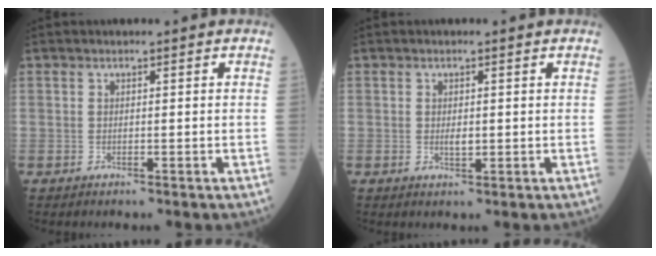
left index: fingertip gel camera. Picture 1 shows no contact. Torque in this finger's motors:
{"motor_torque": [0.54, -0.10, 0.02, 0.01]}